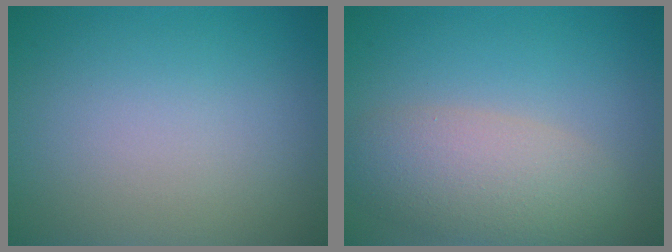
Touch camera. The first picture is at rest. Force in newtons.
{"total": 5.3, "press": 5.3, "slide": 0.5}